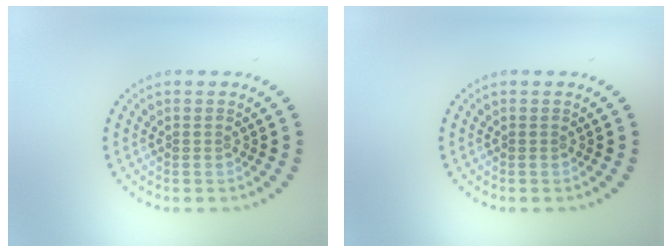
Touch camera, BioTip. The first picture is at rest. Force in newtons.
{"total": 0.0}